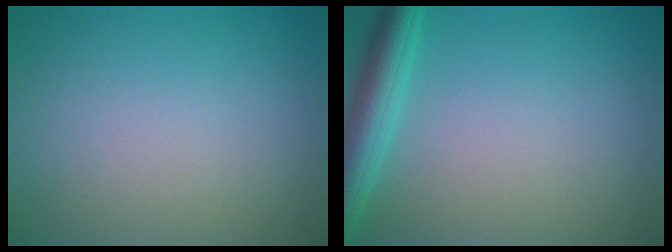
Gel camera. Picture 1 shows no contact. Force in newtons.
{"total": 4.2, "press": 4.2, "slide": 0.2}